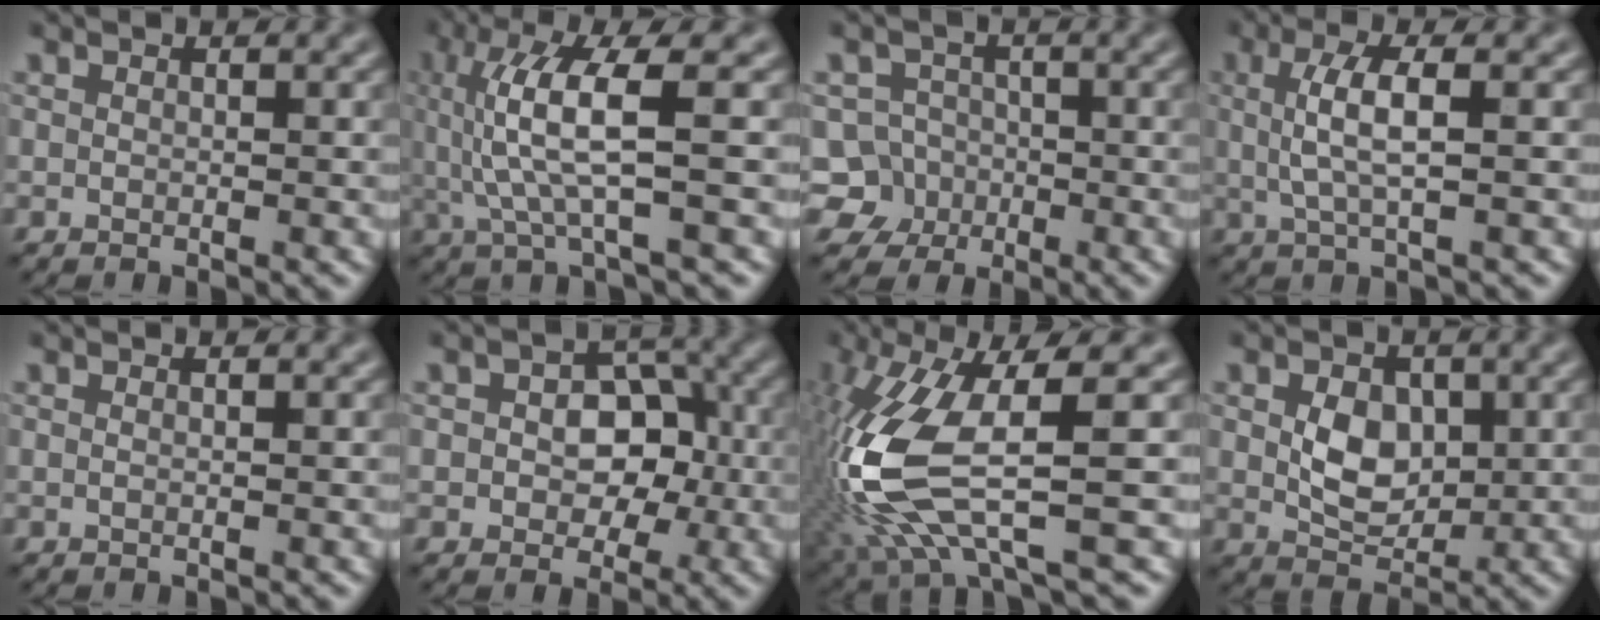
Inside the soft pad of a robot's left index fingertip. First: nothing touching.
{"total": 6.5, "force": [0.8, 1.4, 6.3], "torque": [-0.140, -0.001, 0.023]}
{"total": 5.9, "force": [-2.8, 5.2, 0.9], "torque": [0.007, -0.001, -0.067]}
{"total": 3.8, "force": [0.5, 0.9, 3.6], "torque": [-0.078, 0.001, 0.009]}
{"total": 0.5, "force": [0.2, 0.2, 0.4], "torque": [-0.004, -0.002, -0.005]}
{"total": 4.9, "force": [-0.3, 3.6, 3.4], "torque": [-0.031, -0.002, -0.010]}
{"total": 11.6, "force": [-1.4, 3.5, 11.0], "torque": [-0.253, -0.016, -0.021]}
{"total": 4.2, "force": [0.6, 3.0, 2.9], "torque": [-0.055, -0.004, 0.009]}